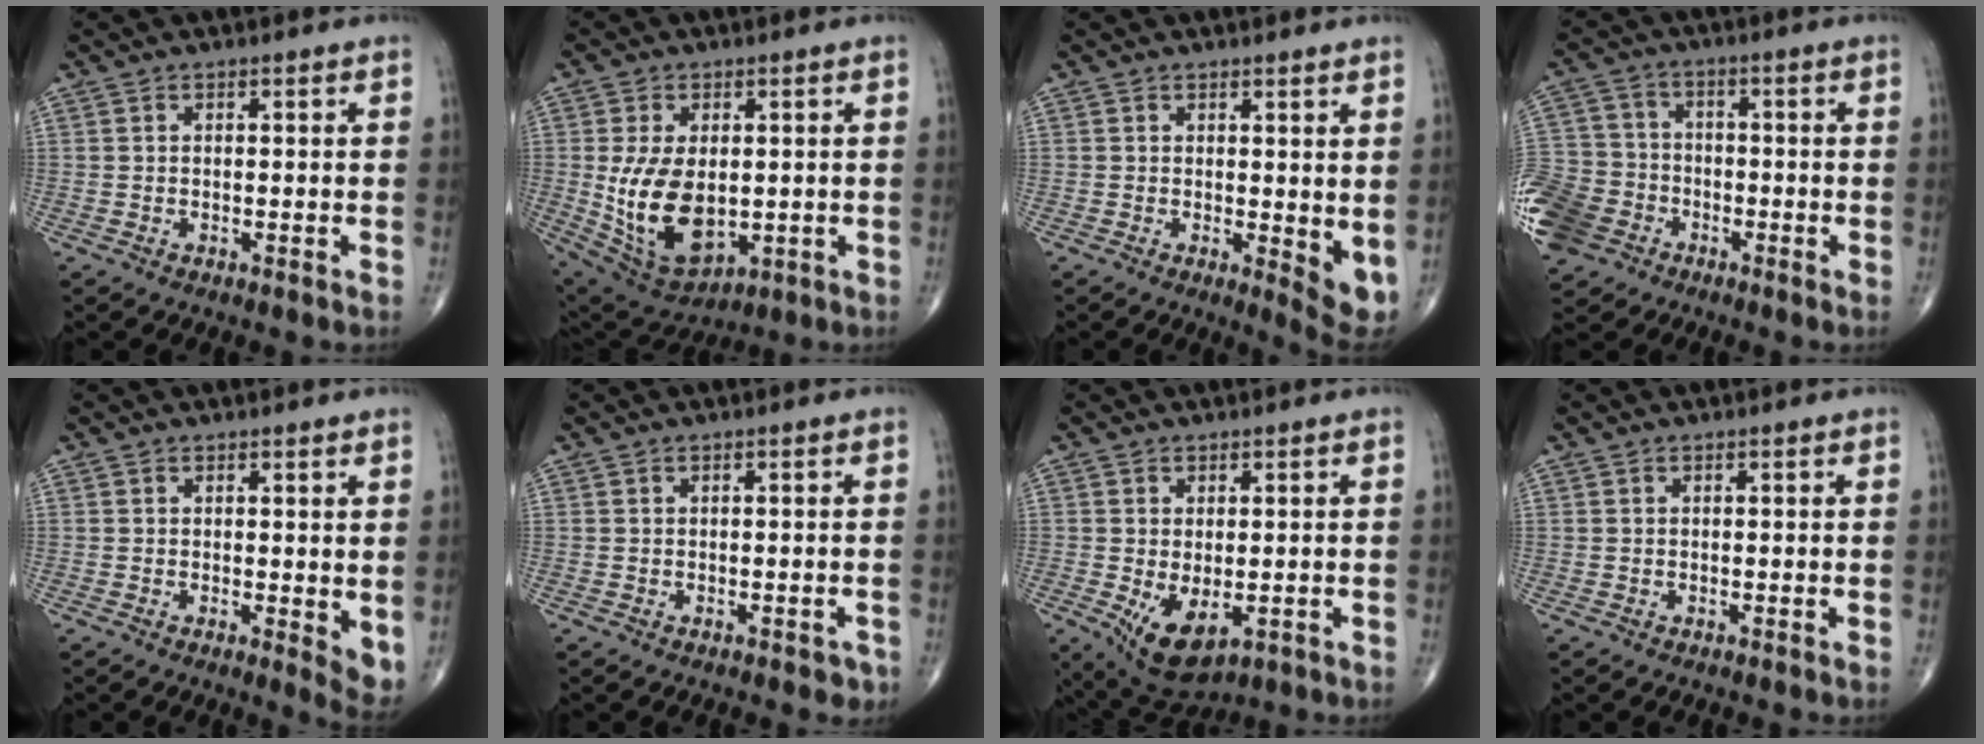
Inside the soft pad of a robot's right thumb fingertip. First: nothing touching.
{"total": 14.5, "force": [-0.6, 8.6, 11.7], "torque": [-0.206, -0.008, 0.020]}
{"total": 5.1, "force": [0.7, 2.0, 4.7], "torque": [-0.059, -0.016, 0.013]}
{"total": 15.4, "force": [-6.8, 12.3, 6.4], "torque": [-0.163, 0.027, -0.128]}
{"total": 3.9, "force": [0.7, 1.5, 3.5], "torque": [-0.045, -0.014, 0.010]}
{"total": 1.5, "force": [-0.8, 1.0, 0.8], "torque": [0.001, 0.004, -0.008]}
{"total": 8.1, "force": [-1.9, 4.5, 6.5], "torque": [-0.104, -0.013, -0.012]}
{"total": 0.0}